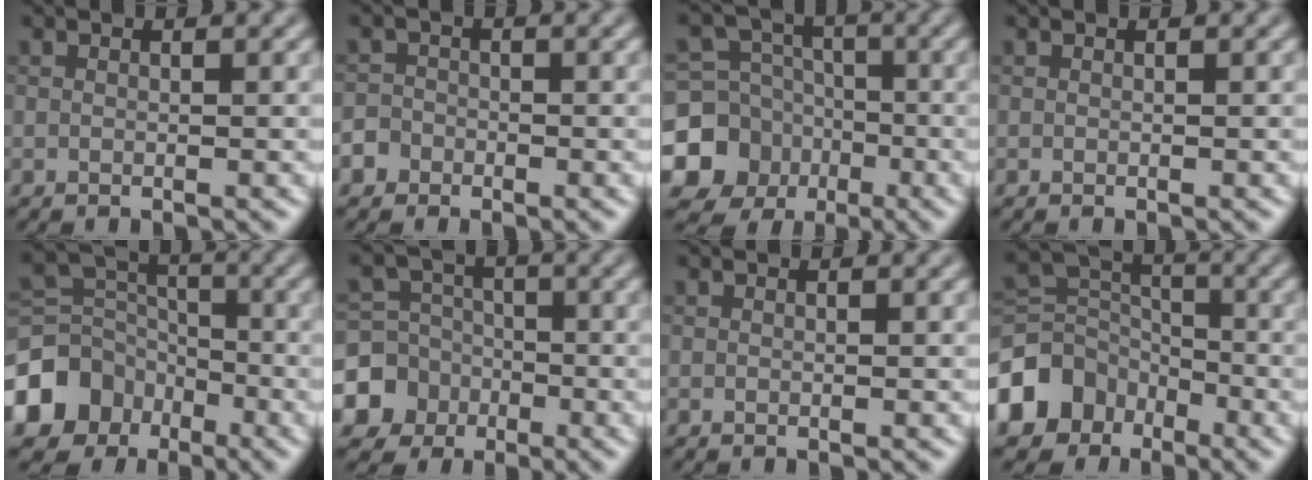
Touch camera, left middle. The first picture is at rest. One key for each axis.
{"total": 3.0, "fx": -1.7, "fy": 2.4, "fz": 0.4, "tx": 0.013, "ty": -0.001, "tz": -0.037}
{"total": 11.1, "fx": -3.7, "fy": 10.2, "fz": 2.4, "tx": -0.062, "ty": -0.029, "tz": -0.084}
{"total": 0.0}
{"total": 9.7, "fx": -5.6, "fy": 7.4, "fz": 2.9, "tx": -0.075, "ty": -0.008, "tz": -0.115}
{"total": 8.5, "fx": -3.0, "fy": 7.8, "fz": 1.3, "tx": -0.032, "ty": -0.007, "tz": -0.073}
{"total": 0.0}
{"total": 7.8, "fx": -4.6, "fy": 5.6, "fz": 2.8, "tx": -0.055, "ty": 0.001, "tz": -0.102}